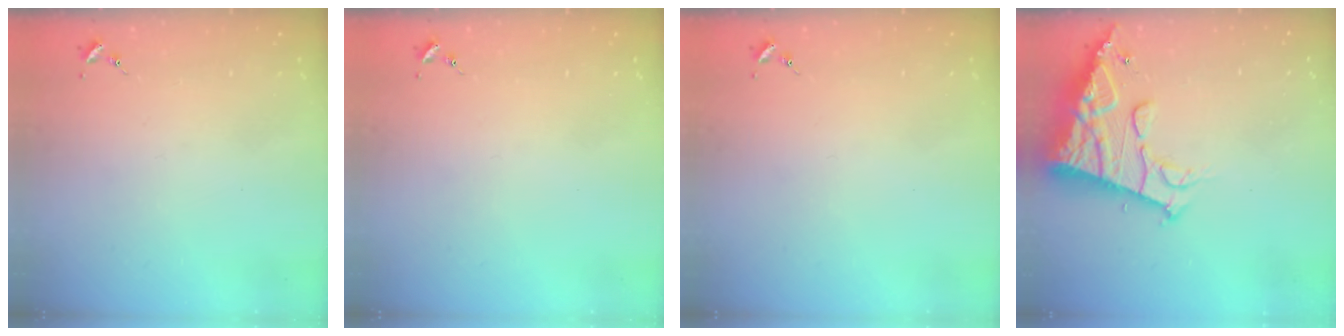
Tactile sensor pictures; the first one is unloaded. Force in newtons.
{"total": 0.0}
{"total": 0.0}
{"total": 16.0, "press": 15.9, "slide": 1.8}